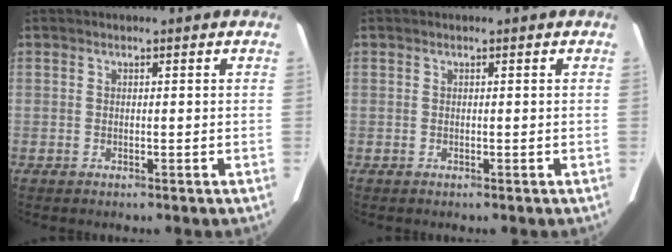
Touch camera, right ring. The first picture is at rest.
{"total": 0.0}